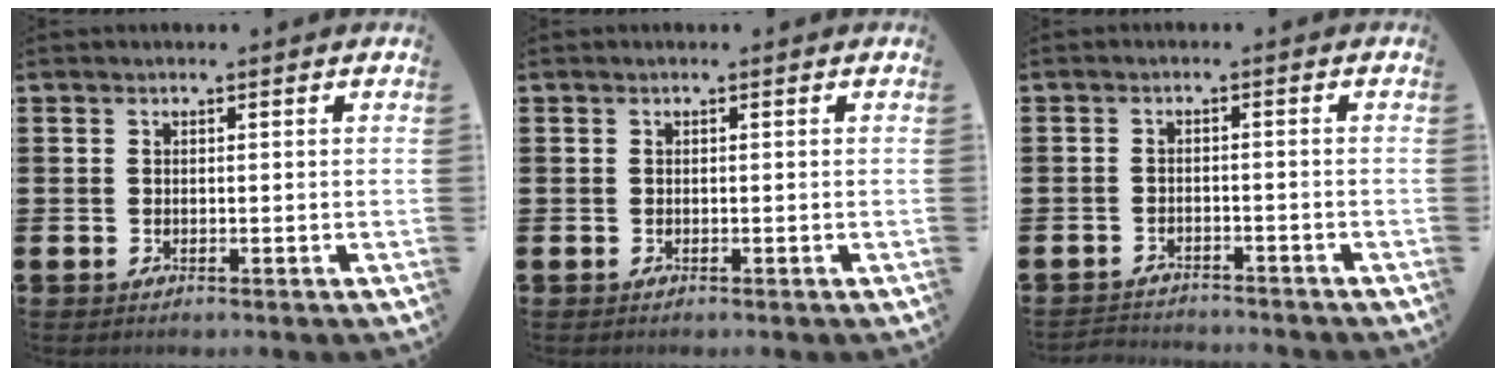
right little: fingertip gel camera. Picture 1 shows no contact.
{"total": 0.0}
{"total": 2.0, "force": [-2.0, 0.0, -0.3], "torque": [-0.001, 0.003, -0.045]}